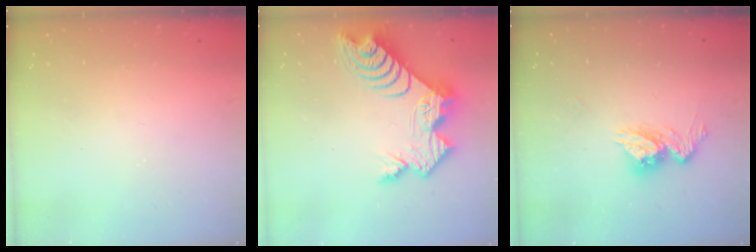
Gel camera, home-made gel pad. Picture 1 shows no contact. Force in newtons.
{"total": 13.4, "press": 13.4, "slide": 1.2}
{"total": 10.7, "press": 10.6, "slide": 1.0}